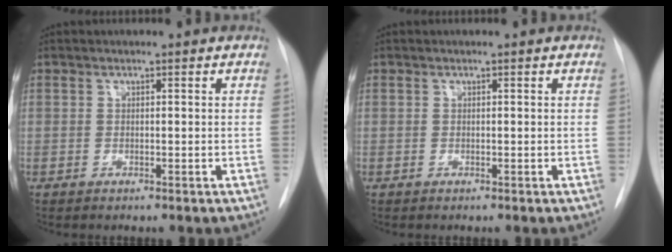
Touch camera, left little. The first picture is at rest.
{"total": 0.0}